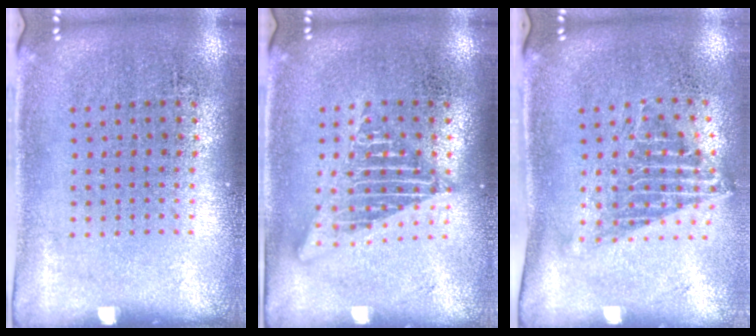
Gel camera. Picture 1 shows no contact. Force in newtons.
{"total": 2.6, "press": 2.6, "slide": 0.3}
{"total": 1.4, "press": 1.1, "slide": 0.9}